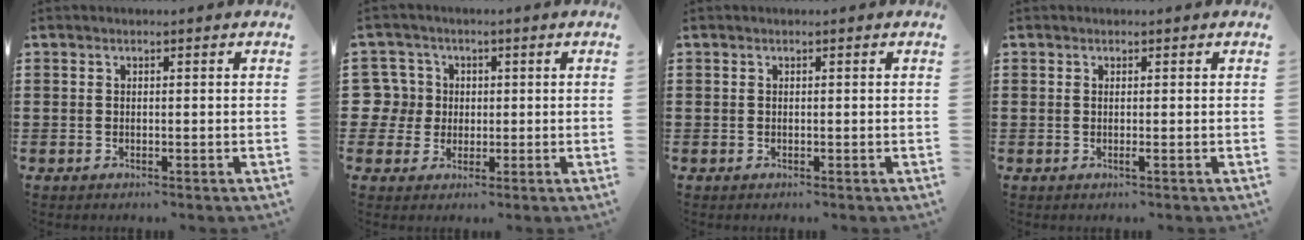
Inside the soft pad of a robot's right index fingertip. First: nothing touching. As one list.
[{"total": 5.6, "force": [0.5, 5.5, 1.1], "torque": [-0.060, 0.012, 0.005]}, {"total": 0.0}, {"total": 1.0, "force": [-0.1, -0.1, 0.9], "torque": [-0.016, -0.003, -0.003]}]